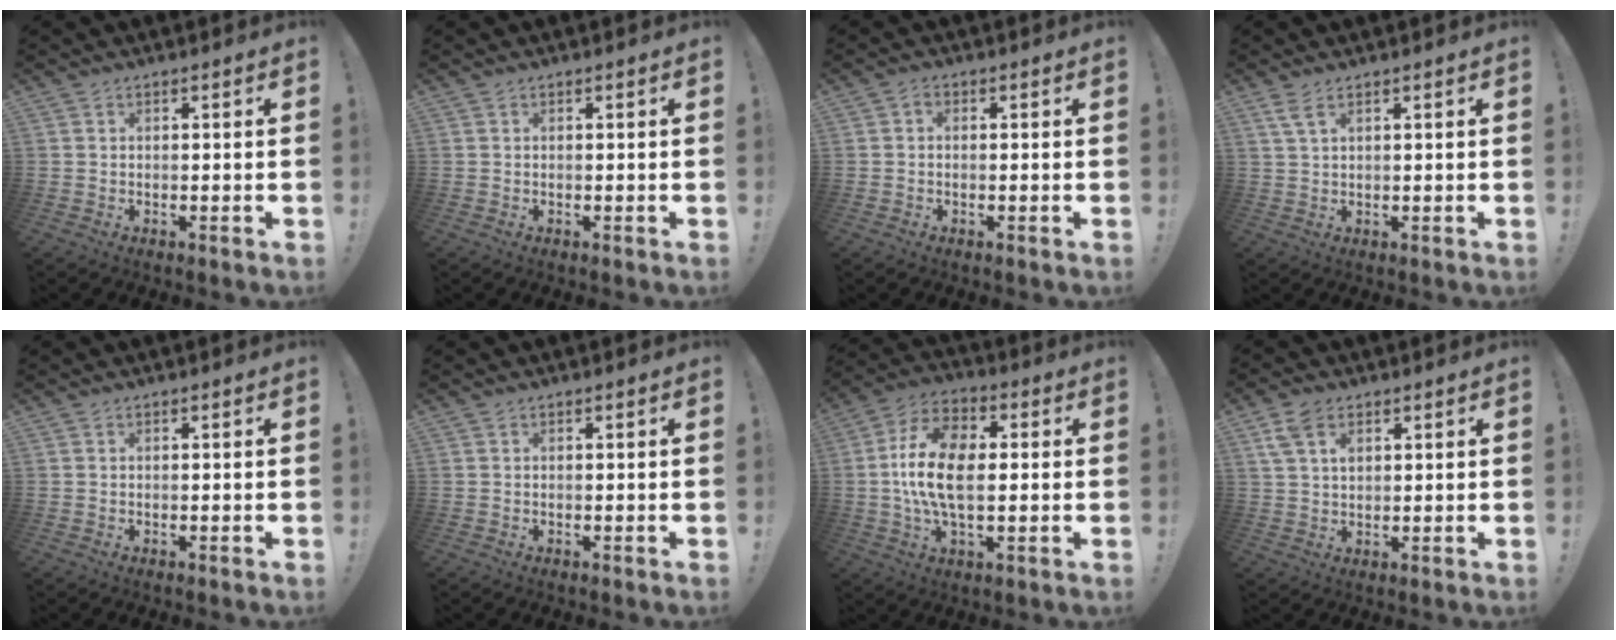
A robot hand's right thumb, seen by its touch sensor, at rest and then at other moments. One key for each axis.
{"total": 0.0}
{"total": 1.0, "fx": -0.3, "fy": 0.6, "fz": 0.7, "tx": -0.021, "ty": 0.006, "tz": -0.006}
{"total": 3.8, "fx": 2.1, "fy": 1.3, "fz": 2.9, "tx": -0.066, "ty": 0.001, "tz": 0.041}
{"total": 0.0}
{"total": 0.0}
{"total": 15.1, "fx": -0.2, "fy": 8.4, "fz": 12.5, "tx": -0.228, "ty": 0.011, "tz": -0.003}
{"total": 6.3, "fx": 2.9, "fy": 4.0, "fz": 3.9, "tx": -0.066, "ty": -0.004, "tz": 0.057}